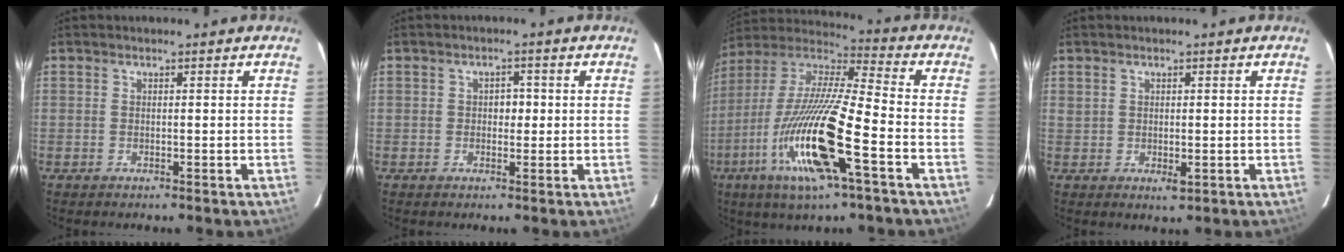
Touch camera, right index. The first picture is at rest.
{"total": 2.3, "force": [0.1, 1.5, 1.7], "torque": [-0.024, 0.007, 0.001]}
{"total": 20.2, "force": [-7.4, 2.1, 18.7], "torque": [-0.406, -0.027, -0.145]}
{"total": 2.1, "force": [0.1, 1.1, 1.7], "torque": [-0.033, -0.005, 0.007]}